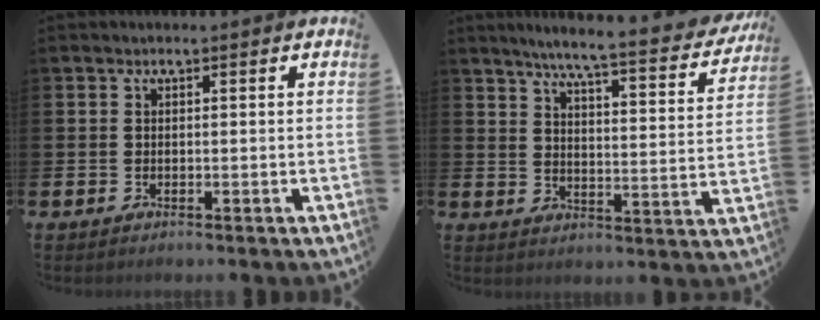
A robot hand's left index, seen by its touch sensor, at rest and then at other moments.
{"total": 6.4, "force": [5.7, -0.1, 3.0], "torque": [-0.067, -0.049, 0.087]}